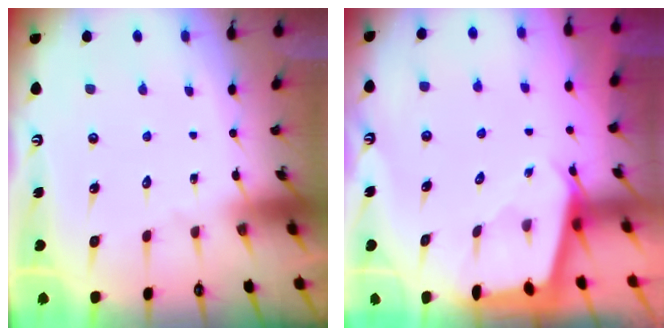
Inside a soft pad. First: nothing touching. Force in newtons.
{"total": 2.4, "press": 2.4, "slide": 0.3}